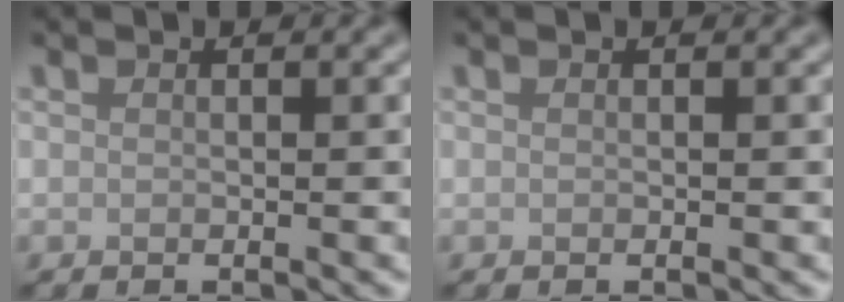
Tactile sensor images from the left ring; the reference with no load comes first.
{"total": 0.0}